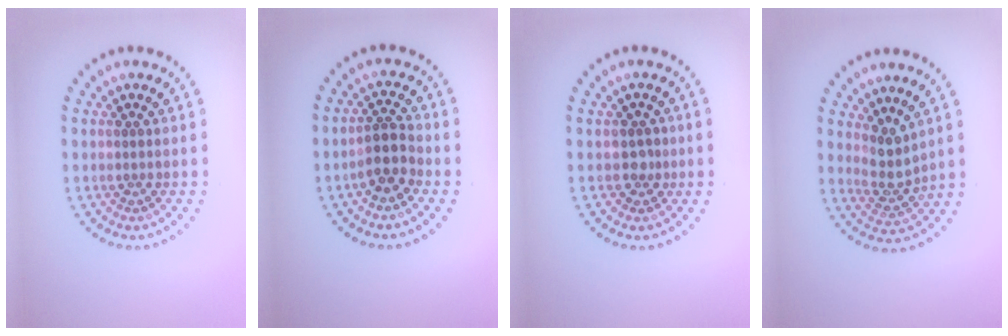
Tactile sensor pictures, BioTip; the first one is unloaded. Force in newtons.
{"total": 2.8, "press": 2.5, "slide": 1.2}
{"total": 1.5, "press": 1.3, "slide": 0.8}
{"total": 2.7, "press": 2.1, "slide": 1.7}